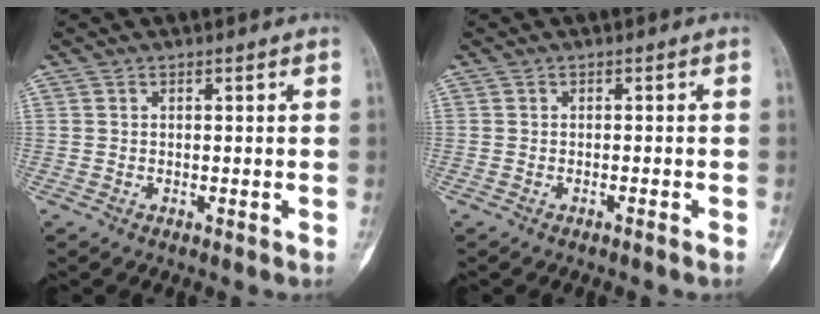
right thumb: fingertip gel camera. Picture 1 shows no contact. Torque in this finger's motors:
{"motor_torque": [-0.29, 0.04, -0.11, 0.11, 0.00]}